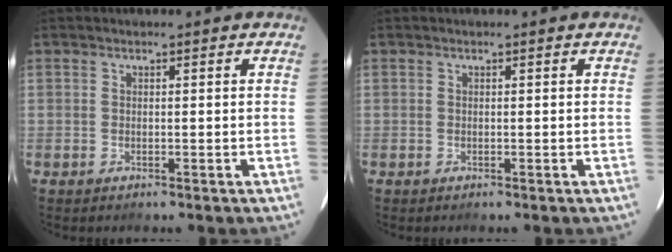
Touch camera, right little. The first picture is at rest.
{"total": 0.0}